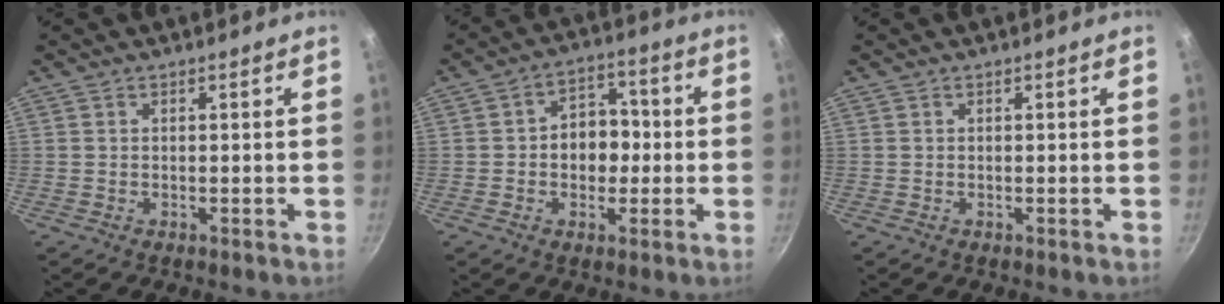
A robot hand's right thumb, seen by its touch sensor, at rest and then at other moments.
{"total": 8.5, "force": [-0.5, 6.5, 5.4], "torque": [-0.027, 0.019, -0.016]}
{"total": 0.0}